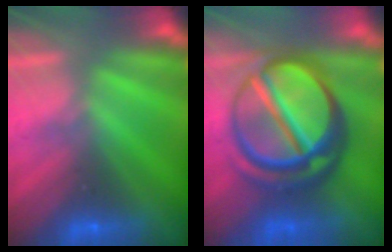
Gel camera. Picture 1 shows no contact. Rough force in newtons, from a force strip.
{"total": 7.2}